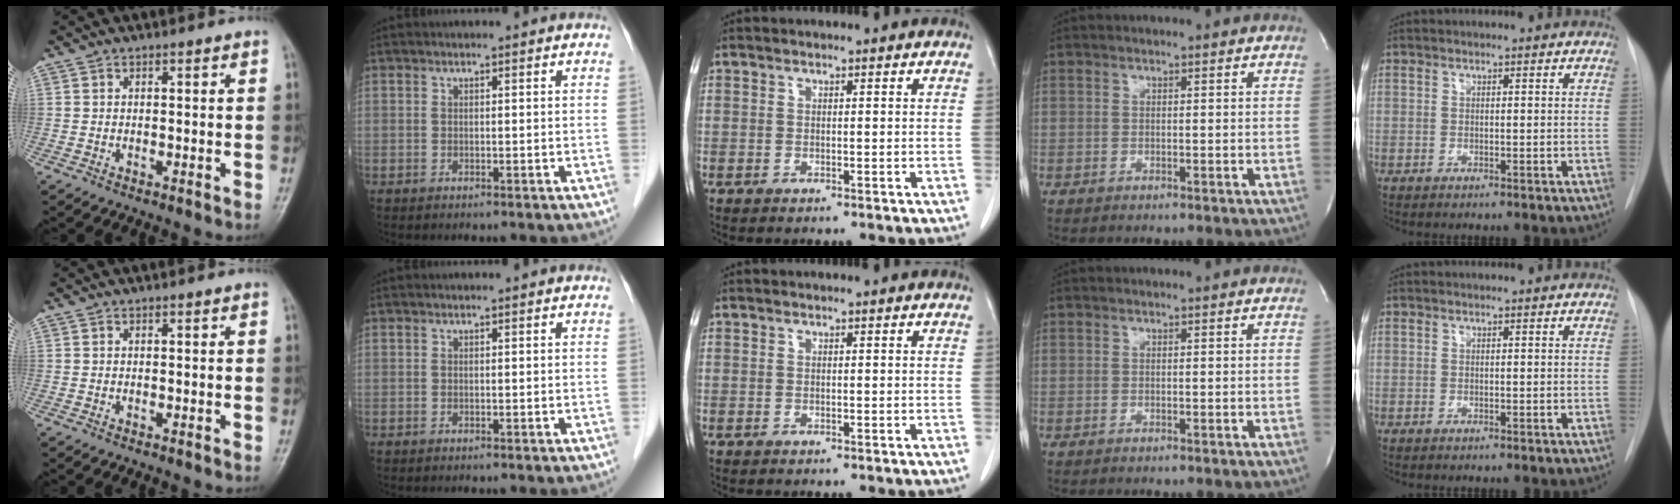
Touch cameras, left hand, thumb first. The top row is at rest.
{}